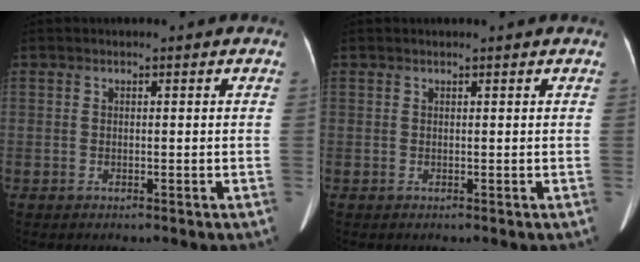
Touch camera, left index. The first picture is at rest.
{"total": 1.1, "force": [1.0, 0.0, 0.3], "torque": [-0.011, 0.013, 0.015]}